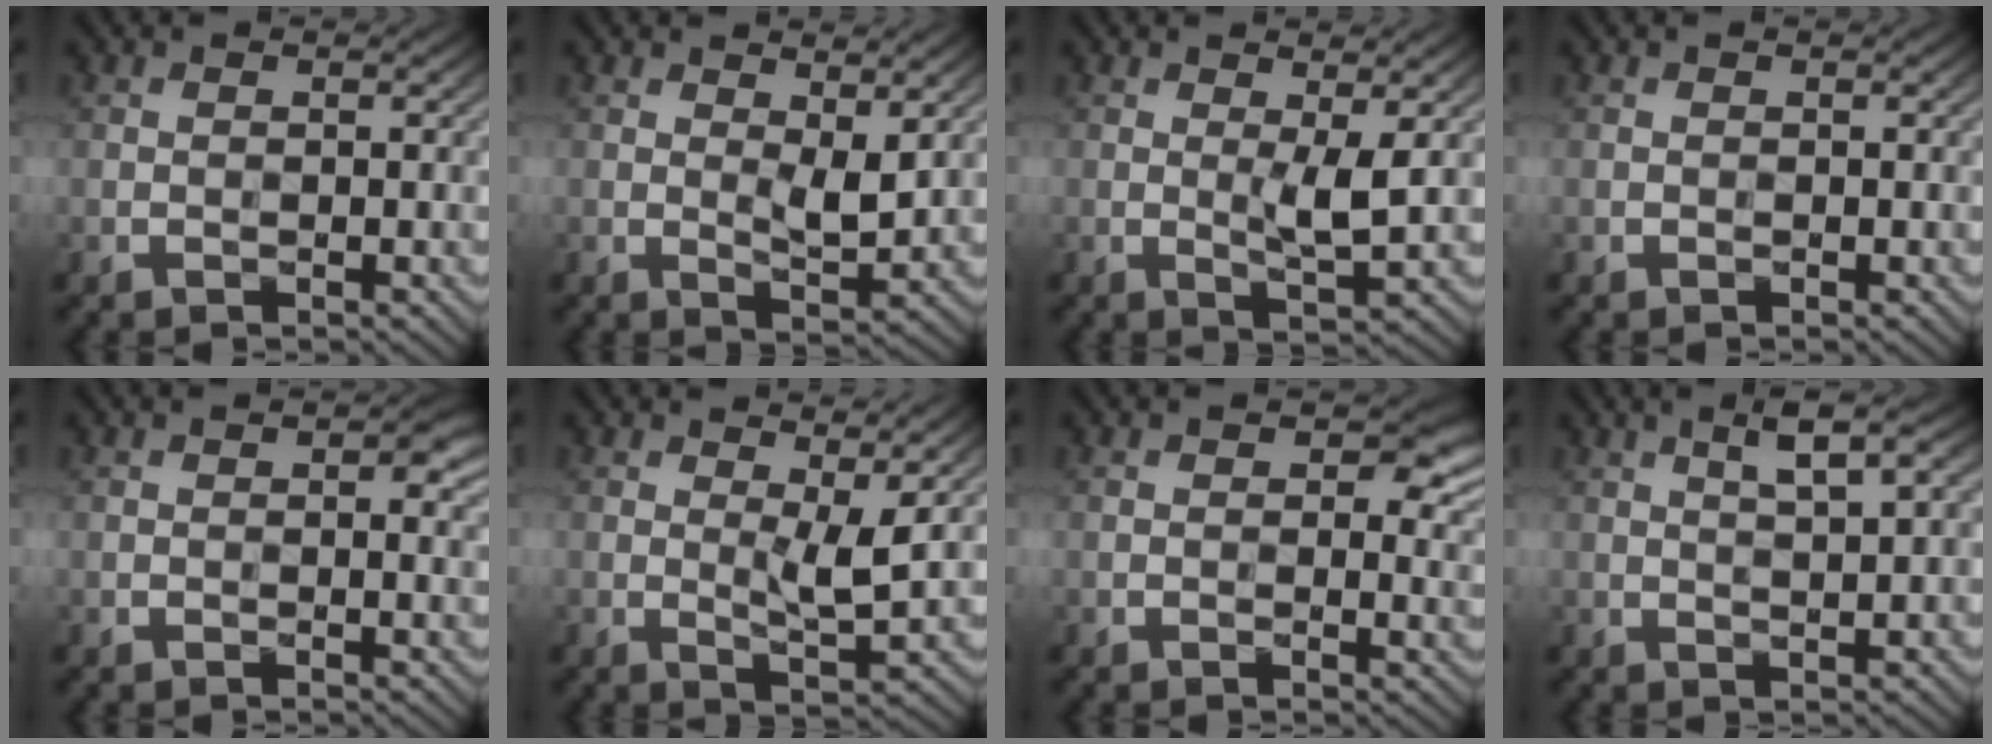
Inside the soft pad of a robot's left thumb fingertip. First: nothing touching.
{"total": 3.5, "force": [1.4, 1.3, 3.0], "torque": [-0.058, -0.007, 0.026]}
{"total": 3.1, "force": [0.6, 0.4, 3.0], "torque": [-0.060, -0.006, 0.013]}
{"total": 0.0}
{"total": 2.7, "force": [0.7, 1.5, 2.1], "torque": [-0.027, -0.001, 0.012]}
{"total": 4.3, "force": [1.5, 1.1, 3.9], "torque": [-0.072, -0.005, 0.027]}
{"total": 4.9, "force": [1.8, 3.0, 3.5], "torque": [-0.050, -0.010, 0.024]}
{"total": 4.5, "force": [2.1, 0.6, 3.9], "torque": [-0.079, 0.010, 0.039]}